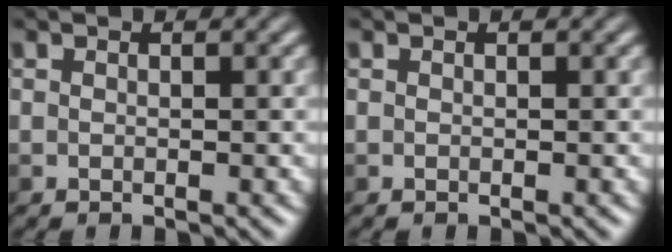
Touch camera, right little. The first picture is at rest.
{"total": 0.0}